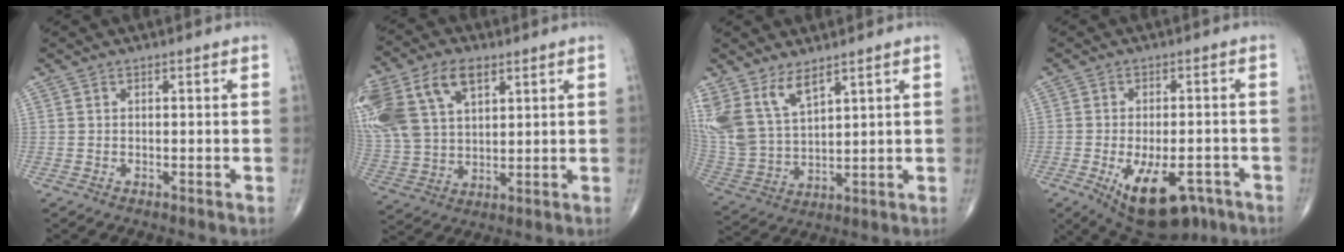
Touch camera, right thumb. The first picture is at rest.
{"total": 20.8, "force": [9.0, 12.8, 13.7], "torque": [-0.320, 0.017, 0.175]}
{"total": 12.3, "force": [7.7, 5.7, 7.6], "torque": [-0.156, -0.031, 0.176]}
{"total": 14.0, "force": [-6.8, 6.8, 10.2], "torque": [-0.145, 0.009, -0.090]}